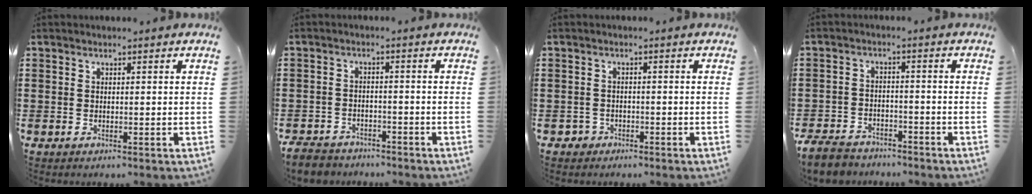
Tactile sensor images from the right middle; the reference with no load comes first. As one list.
[{"total": 3.7, "force": [-3.5, 1.0, 0.3], "torque": [-0.022, -0.001, -0.079]}, {"total": 1.6, "force": [-1.2, 1.0, 0.0], "torque": [-0.006, 0.002, -0.030]}, {"total": 4.9, "force": [-4.6, 1.3, 1.0], "torque": [-0.036, 0.001, -0.097]}]